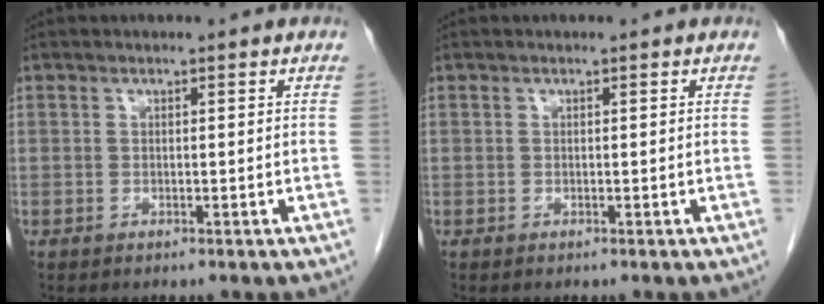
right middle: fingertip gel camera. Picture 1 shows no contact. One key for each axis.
{"total": 0.0}